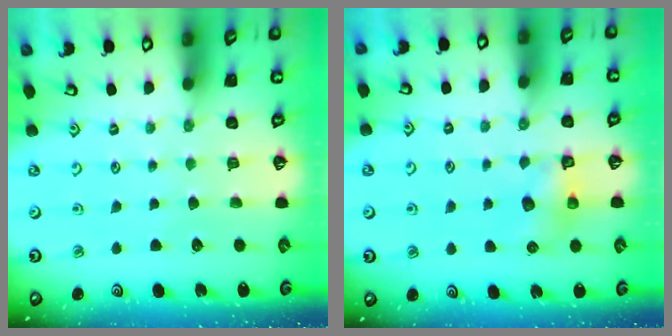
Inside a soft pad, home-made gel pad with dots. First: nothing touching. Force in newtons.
{"total": 6.6, "press": 6.6, "slide": 0.3}